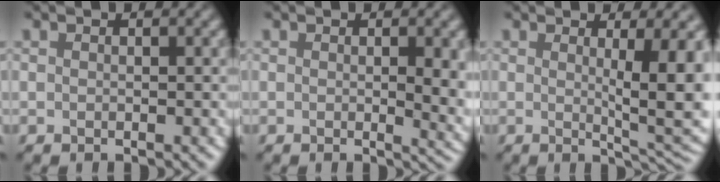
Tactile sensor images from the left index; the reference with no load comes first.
{"total": 3.9, "force": [0.1, 1.1, 3.7], "torque": [-0.043, -0.004, 0.003]}
{"total": 7.5, "force": [0.9, 1.8, 7.2], "torque": [-0.086, -0.011, 0.017]}